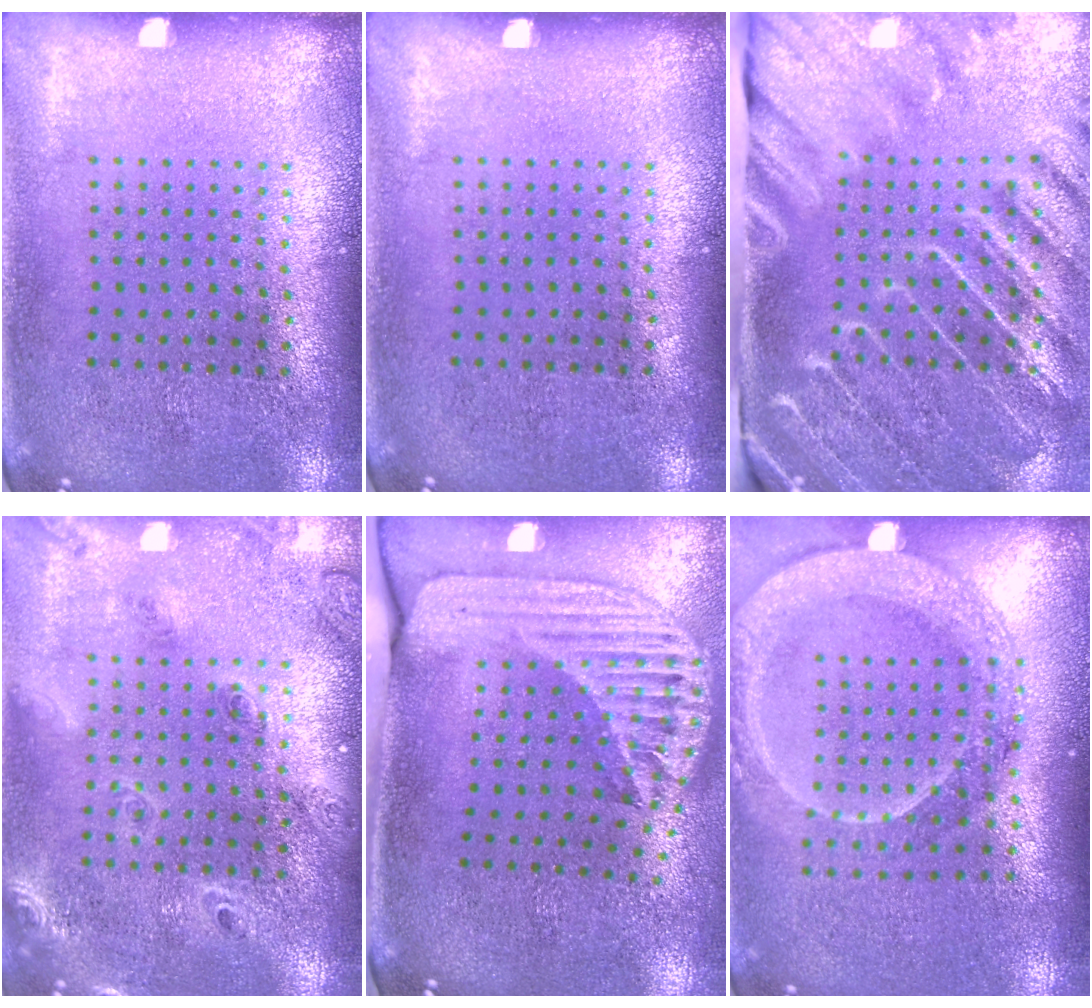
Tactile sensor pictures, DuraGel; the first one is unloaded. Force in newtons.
{"total": 0.0}
{"total": 4.2, "press": 3.4, "slide": 2.4}
{"total": 1.8, "press": 1.7, "slide": 0.7}
{"total": 2.5, "press": 1.7, "slide": 1.9}
{"total": 1.9, "press": 1.8, "slide": 0.6}